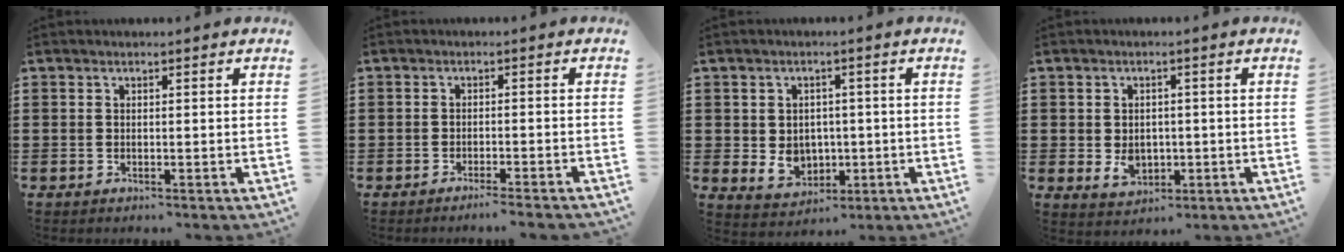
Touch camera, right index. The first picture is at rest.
{"total": 2.0, "force": [-1.7, -0.5, 0.9], "torque": [-0.015, -0.005, -0.031]}
{"total": 4.3, "force": [-0.3, 3.7, 2.2], "torque": [-0.038, -0.001, -0.006]}
{"total": 3.6, "force": [-0.6, 2.7, 2.4], "torque": [-0.043, -0.003, -0.011]}